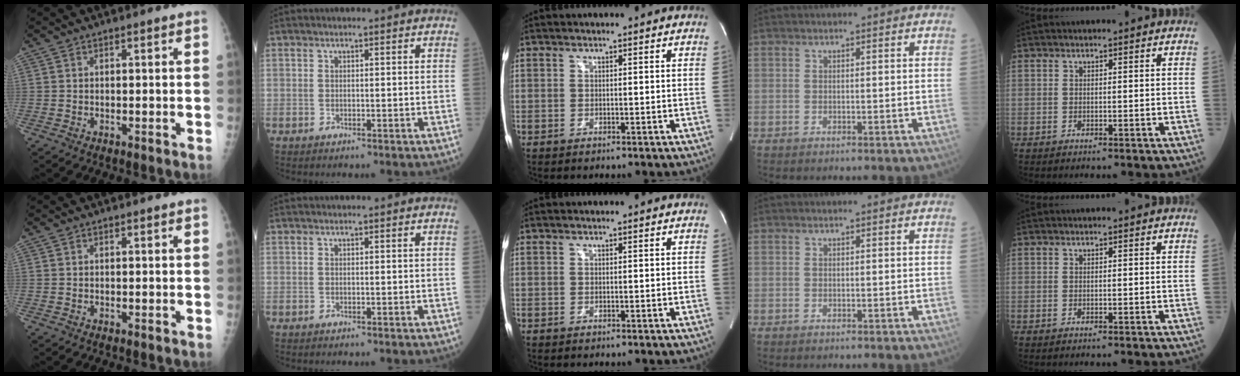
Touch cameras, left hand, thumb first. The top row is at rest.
{}